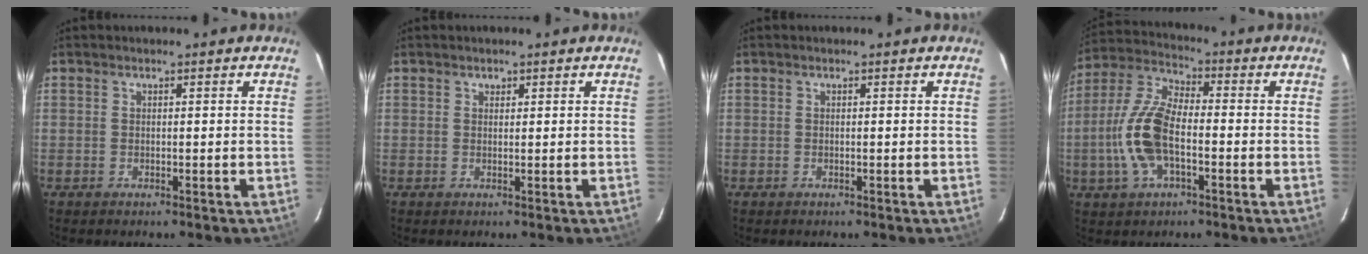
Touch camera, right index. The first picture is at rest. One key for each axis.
{"total": 0.7, "fx": 0.4, "fy": 0.5, "fz": 0.0, "tx": 0.001, "ty": 0.002, "tz": 0.006}
{"total": 0.0}
{"total": 12.4, "fx": -2.9, "fy": 5.5, "fz": 10.7, "tx": -0.235, "ty": 0.009, "tz": -0.059}